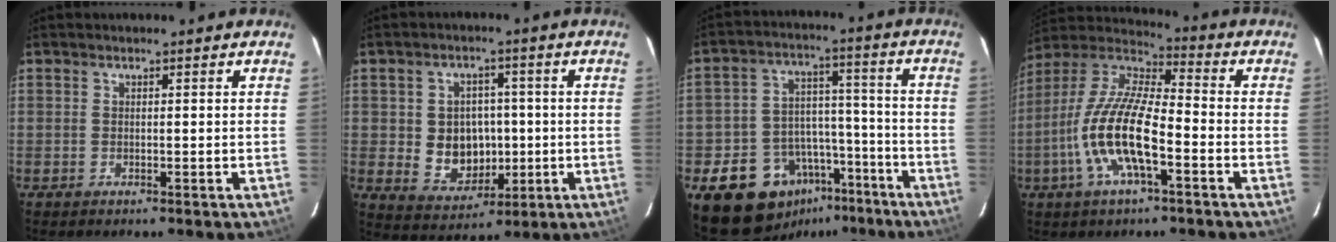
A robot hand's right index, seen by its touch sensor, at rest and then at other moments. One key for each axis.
{"total": 9.4, "fx": -0.7, "fy": 8.1, "fz": 4.6, "tx": -0.106, "ty": 0.008, "tz": 0.008}
{"total": 15.6, "fx": -10.0, "fy": 10.9, "fz": 4.8, "tx": -0.106, "ty": 0.053, "tz": -0.132}
{"total": 15.8, "fx": -5.4, "fy": 4.8, "fz": 14.1, "tx": -0.288, "ty": -0.006, "tz": -0.111}